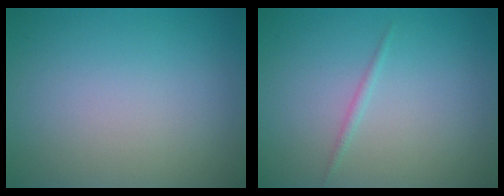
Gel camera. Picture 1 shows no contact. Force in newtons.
{"total": 0.7, "press": 0.7, "slide": 0.1}